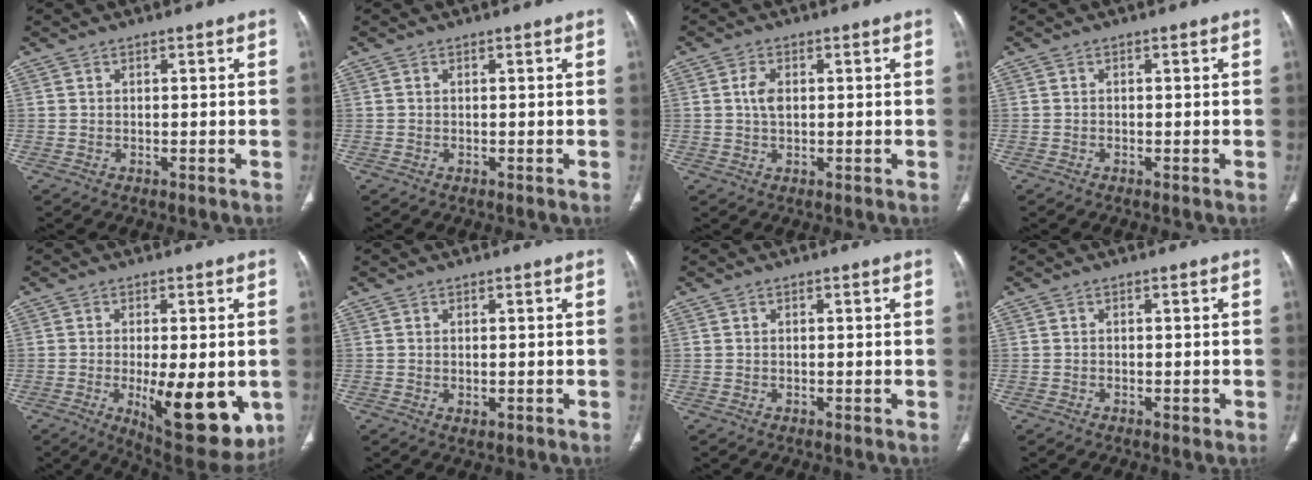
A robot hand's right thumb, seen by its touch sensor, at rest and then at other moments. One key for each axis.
{"total": 0.0}
{"total": 3.2, "fx": 0.4, "fy": 2.0, "fz": 2.5, "tx": -0.049, "ty": 0.001, "tz": 0.007}
{"total": 0.0}
{"total": 16.9, "fx": -3.9, "fy": 6.6, "fz": 15.1, "tx": -0.183, "ty": -0.024, "tz": -0.036}
{"total": 1.2, "fx": -0.2, "fy": 0.7, "fz": 1.0, "tx": -0.019, "ty": -0.005, "tz": 0.001}
{"total": 0.0}
{"total": 0.8, "fx": -0.4, "fy": 0.5, "fz": 0.5, "tx": -0.006, "ty": -0.001, "tz": -0.006}